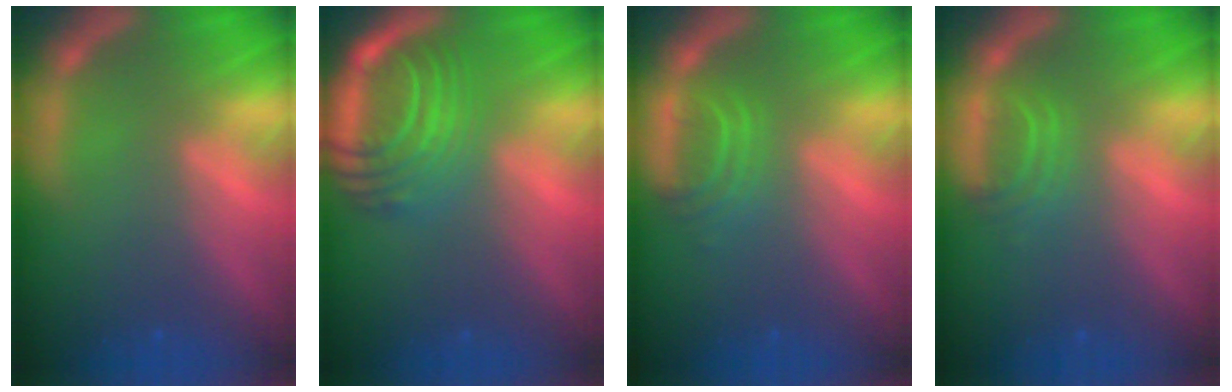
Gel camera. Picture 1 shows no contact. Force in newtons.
{"total": 8.5}
{"total": 2.9}
{"total": 2.5}